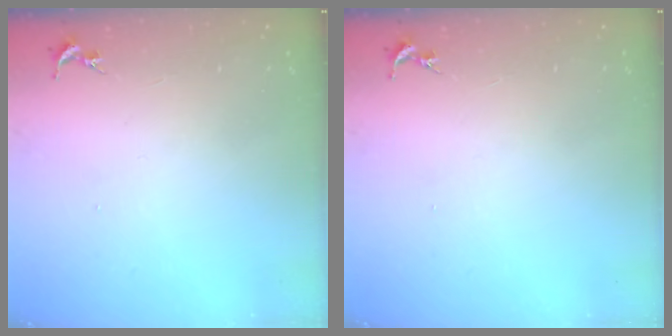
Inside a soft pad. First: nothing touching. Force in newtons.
{"total": 0.0}